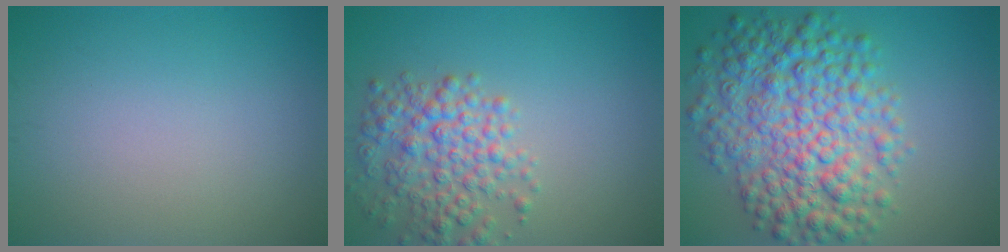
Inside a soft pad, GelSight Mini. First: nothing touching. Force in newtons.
{"total": 4.8, "press": 4.8, "slide": 0.2}
{"total": 9.1, "press": 9.1, "slide": 0.1}